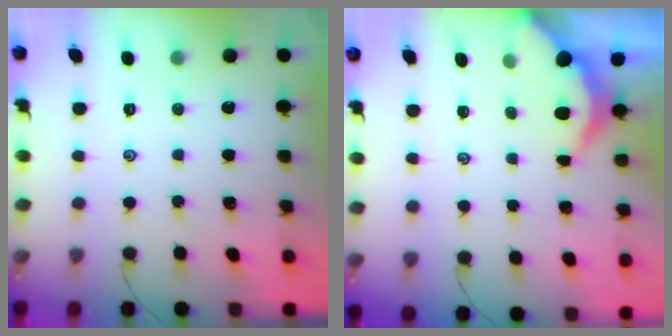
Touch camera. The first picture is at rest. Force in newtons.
{"total": 2.4, "press": 2.4, "slide": 0.3}